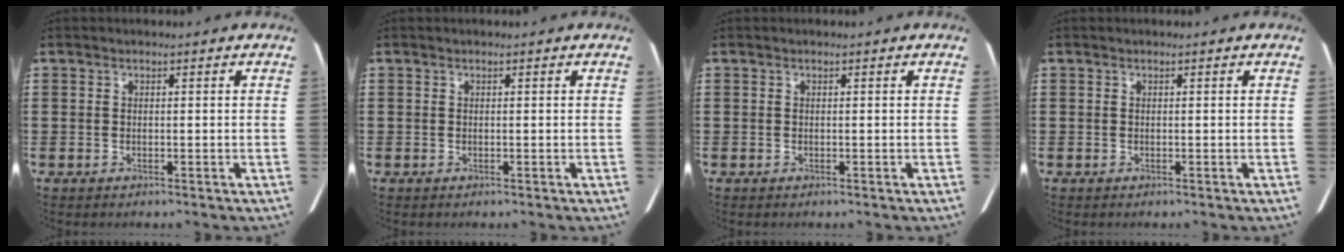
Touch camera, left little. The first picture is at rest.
{"total": 0.0}
{"total": 0.0}
{"total": 0.0}